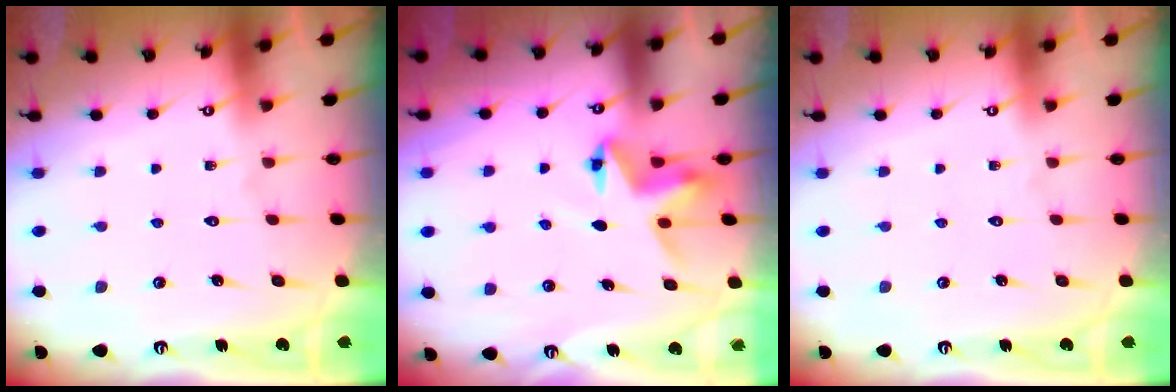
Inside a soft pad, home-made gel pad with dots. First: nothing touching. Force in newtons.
{"total": 5.4, "press": 5.4, "slide": 0.2}
{"total": 0.0}